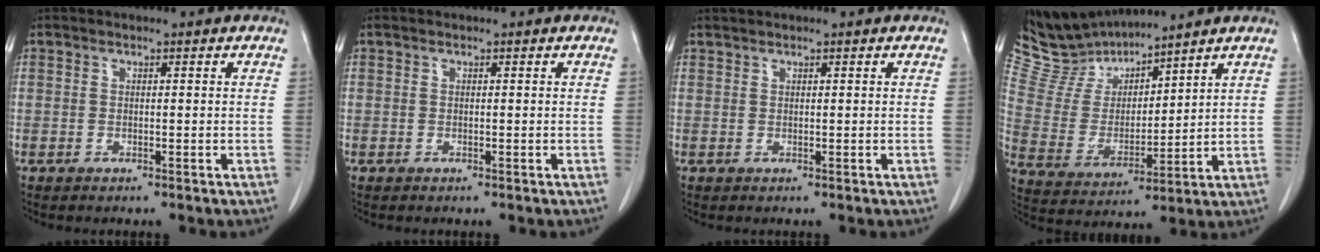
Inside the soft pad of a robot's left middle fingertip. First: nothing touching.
{"total": 0.0}
{"total": 0.6, "force": [0.6, -0.1, 0.1], "torque": [-0.006, 0.005, 0.017]}
{"total": 9.5, "force": [9.5, 0.9, 0.5], "torque": [-0.036, 0.006, 0.211]}